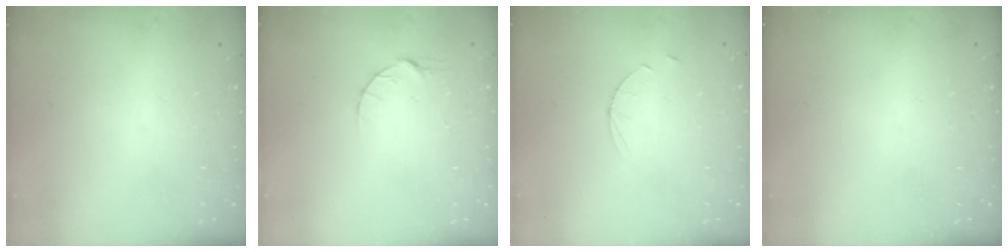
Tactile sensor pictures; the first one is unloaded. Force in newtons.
{"total": 5.0, "press": 4.9, "slide": 0.7}
{"total": 3.0, "press": 2.9, "slide": 0.4}
{"total": 0.0}